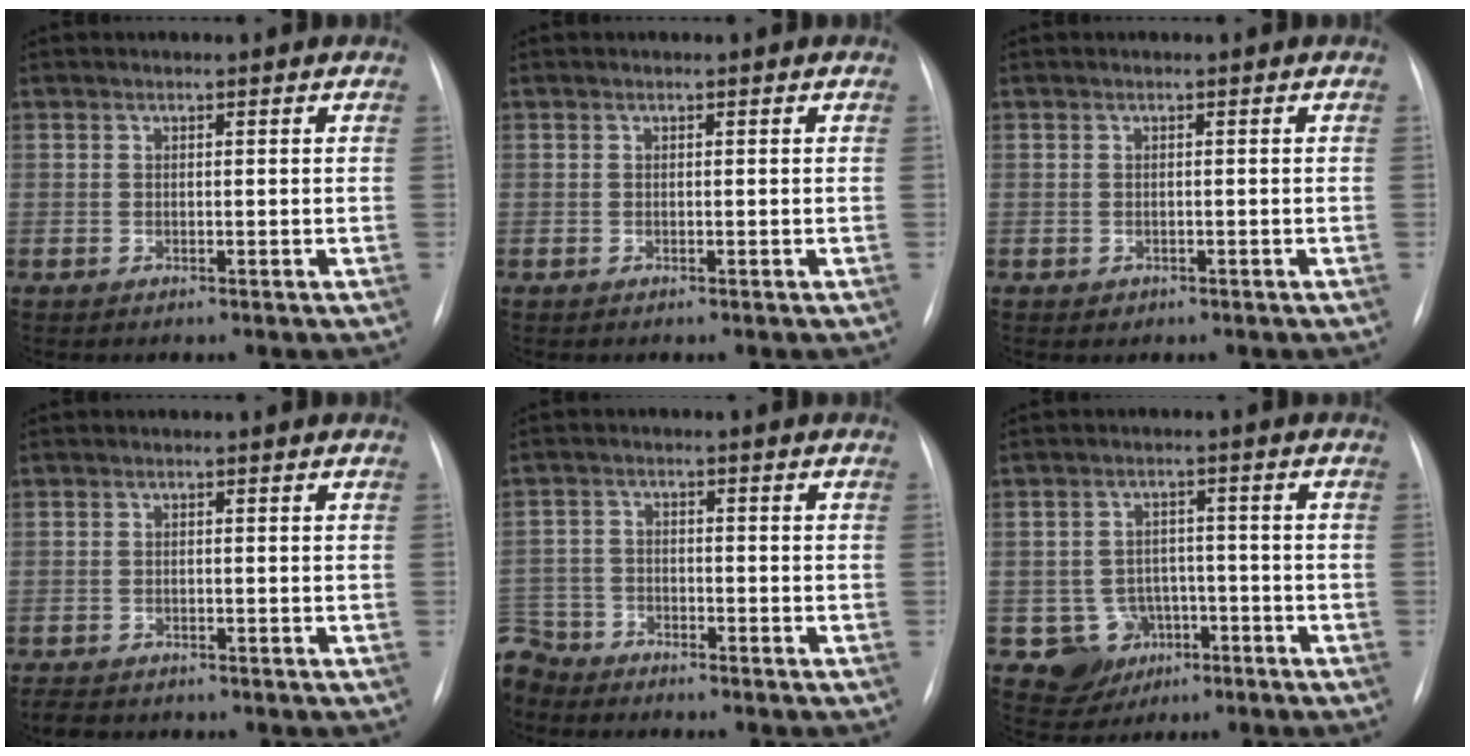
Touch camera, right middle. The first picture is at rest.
{"total": 0.0}
{"total": 0.7, "force": [-0.3, 0.7, 0.1], "torque": [-0.001, 0.003, 0.000]}
{"total": 3.9, "force": [-3.3, 1.6, 1.3], "torque": [-0.021, -0.005, -0.044]}
{"total": 8.1, "force": [-7.3, 3.7, 0.5], "torque": [-0.022, 0.002, -0.139]}
{"total": 6.4, "force": [-2.7, 5.8, 0.5], "torque": [0.001, 0.013, -0.034]}